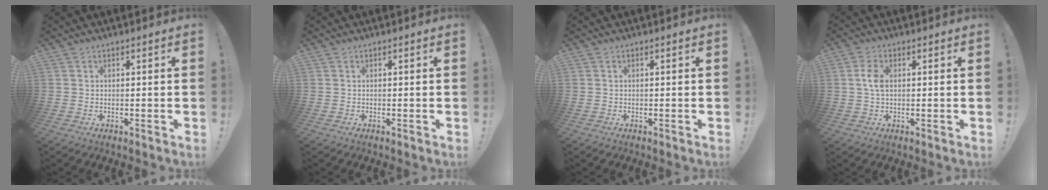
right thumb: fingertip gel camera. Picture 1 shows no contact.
{"total": 0.0}
{"total": 0.0}
{"total": 4.7, "force": [0.6, 2.7, 3.7], "torque": [-0.072, 0.006, 0.007]}